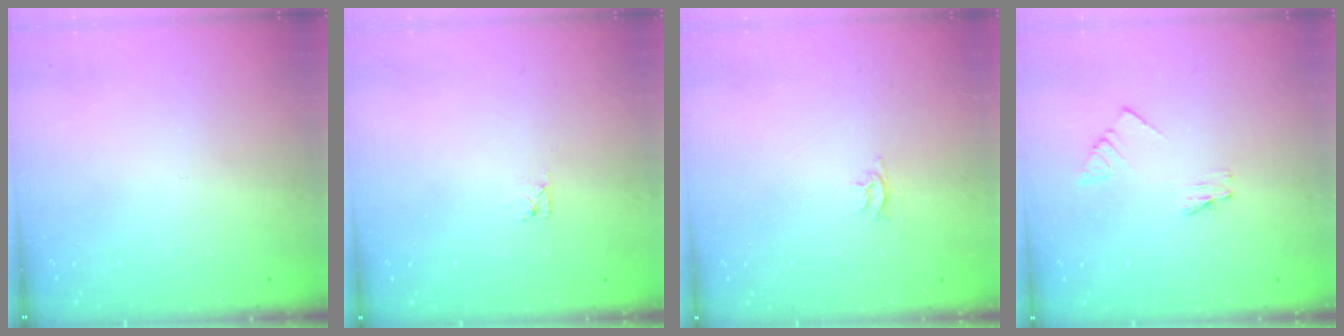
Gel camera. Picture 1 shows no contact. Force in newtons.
{"total": 2.6, "press": 2.6, "slide": 0.3}
{"total": 2.4, "press": 2.4, "slide": 0.3}
{"total": 1.1, "press": 1.1, "slide": 0.0}